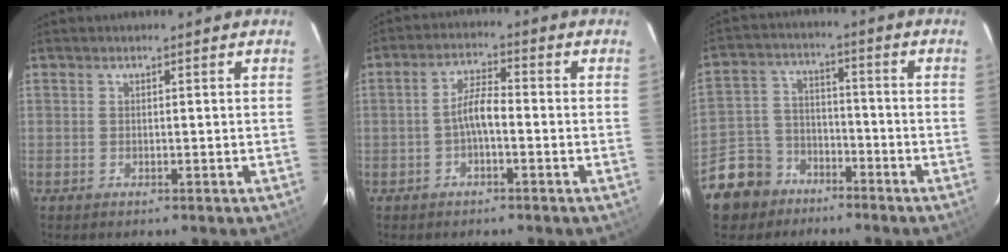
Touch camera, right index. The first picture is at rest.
{"total": 4.3, "force": [-1.4, 1.2, 3.9], "torque": [-0.078, 0.013, -0.028]}
{"total": 10.8, "force": [-7.2, 7.8, 2.1], "torque": [-0.075, 0.030, -0.116]}